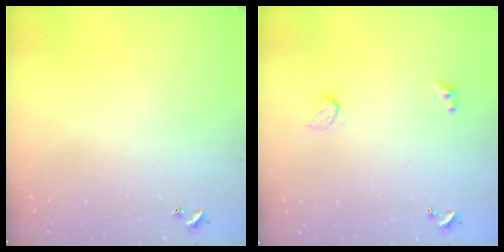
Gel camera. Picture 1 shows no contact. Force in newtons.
{"total": 0.9, "press": 0.8, "slide": 0.4}